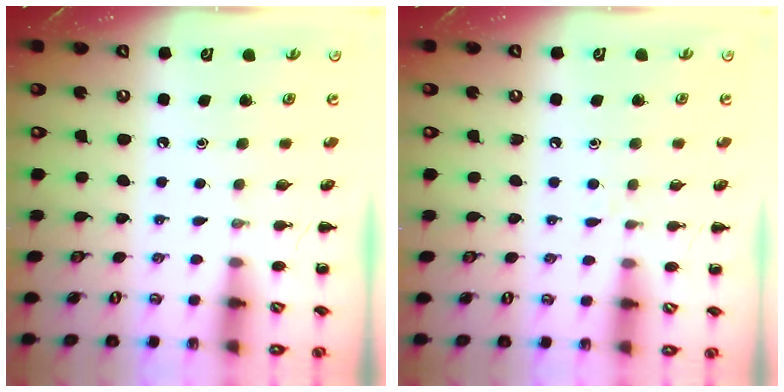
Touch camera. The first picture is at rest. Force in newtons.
{"total": 3.2, "press": 2.9, "slide": 1.3}